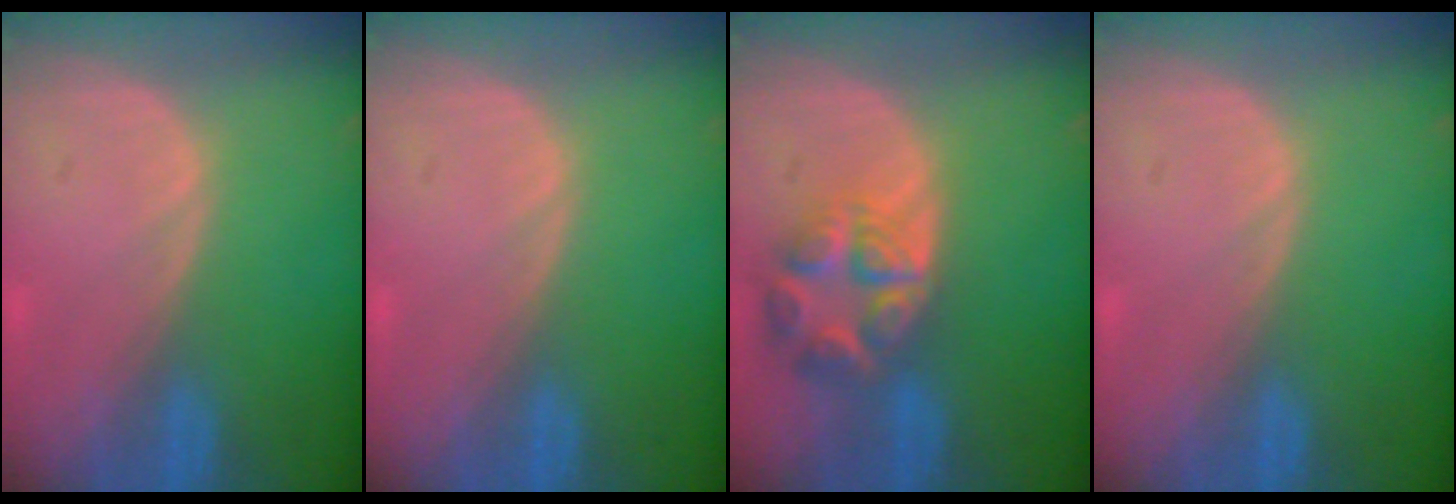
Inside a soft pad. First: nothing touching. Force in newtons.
{"total": 0.0}
{"total": 7.7, "press": 6.8, "slide": 3.6}
{"total": 0.0}